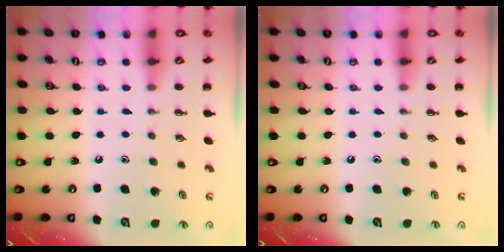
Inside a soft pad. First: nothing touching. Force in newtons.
{"total": 0.0}